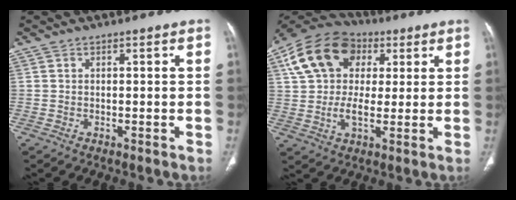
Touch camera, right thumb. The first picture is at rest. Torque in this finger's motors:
{"motor_torque": [-1.25, 1.65, 1.42, 0.07, 0.43]}